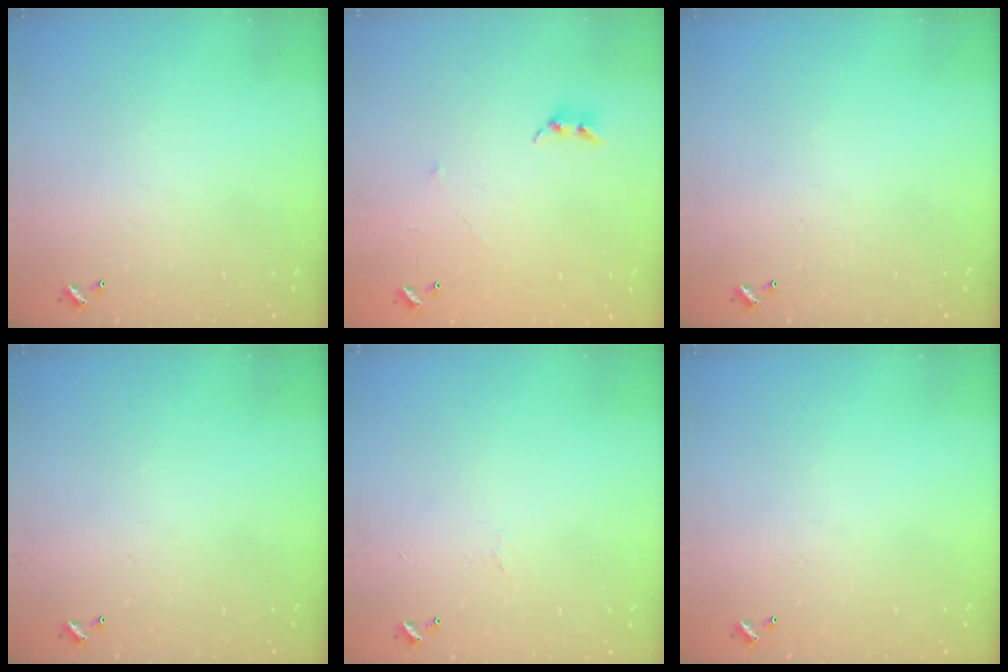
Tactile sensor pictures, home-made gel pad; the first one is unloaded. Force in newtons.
{"total": 6.4, "press": 6.4, "slide": 0.6}
{"total": 0.0}
{"total": 0.0}
{"total": 0.0}
{"total": 0.0}